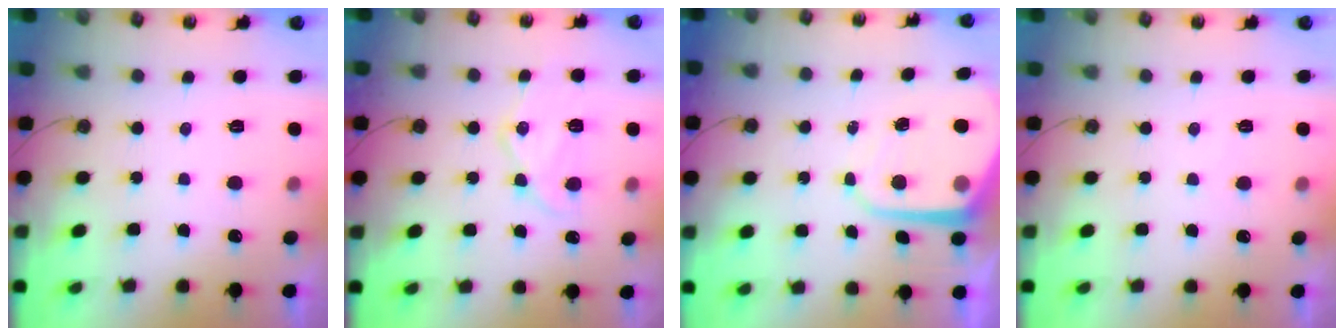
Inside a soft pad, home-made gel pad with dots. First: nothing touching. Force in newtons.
{"total": 15.6, "press": 15.5, "slide": 1.3}
{"total": 8.5, "press": 8.4, "slide": 0.6}
{"total": 2.4, "press": 2.3, "slide": 0.5}